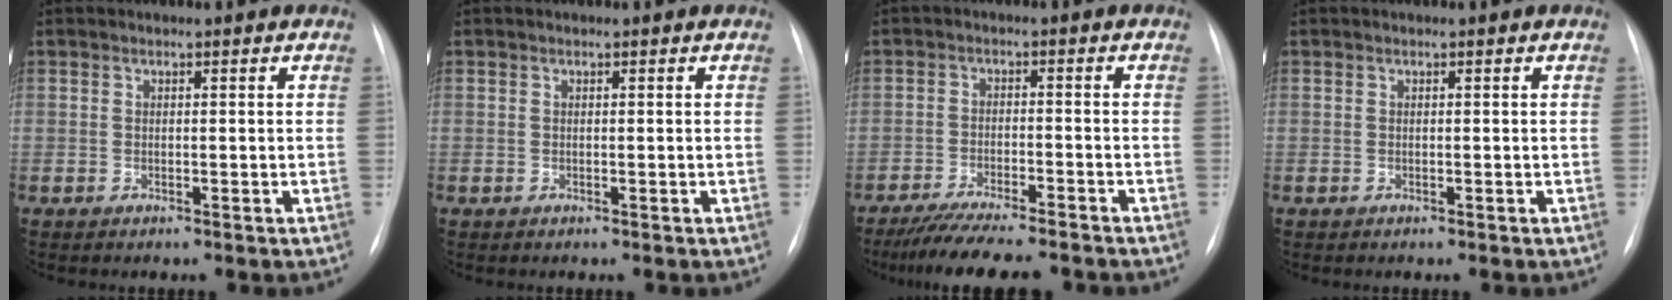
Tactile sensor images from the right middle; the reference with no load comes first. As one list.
[{"total": 0.0}, {"total": 11.9, "force": [-10.3, 1.3, 5.7], "torque": [-0.086, -0.017, -0.155]}, {"total": 0.0}]